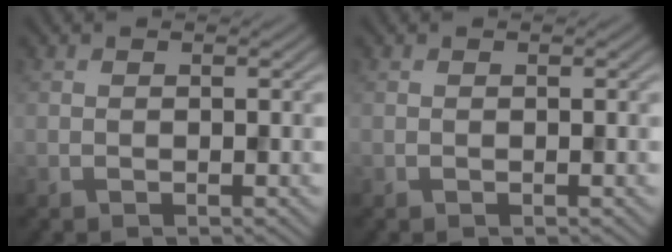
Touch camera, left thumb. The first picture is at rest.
{"total": 0.0}